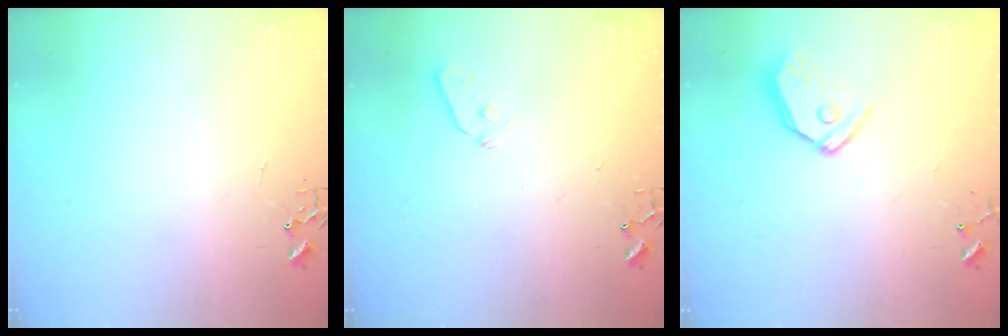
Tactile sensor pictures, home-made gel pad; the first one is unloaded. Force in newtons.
{"total": 5.0, "press": 5.0, "slide": 0.6}
{"total": 11.1, "press": 11.0, "slide": 1.7}